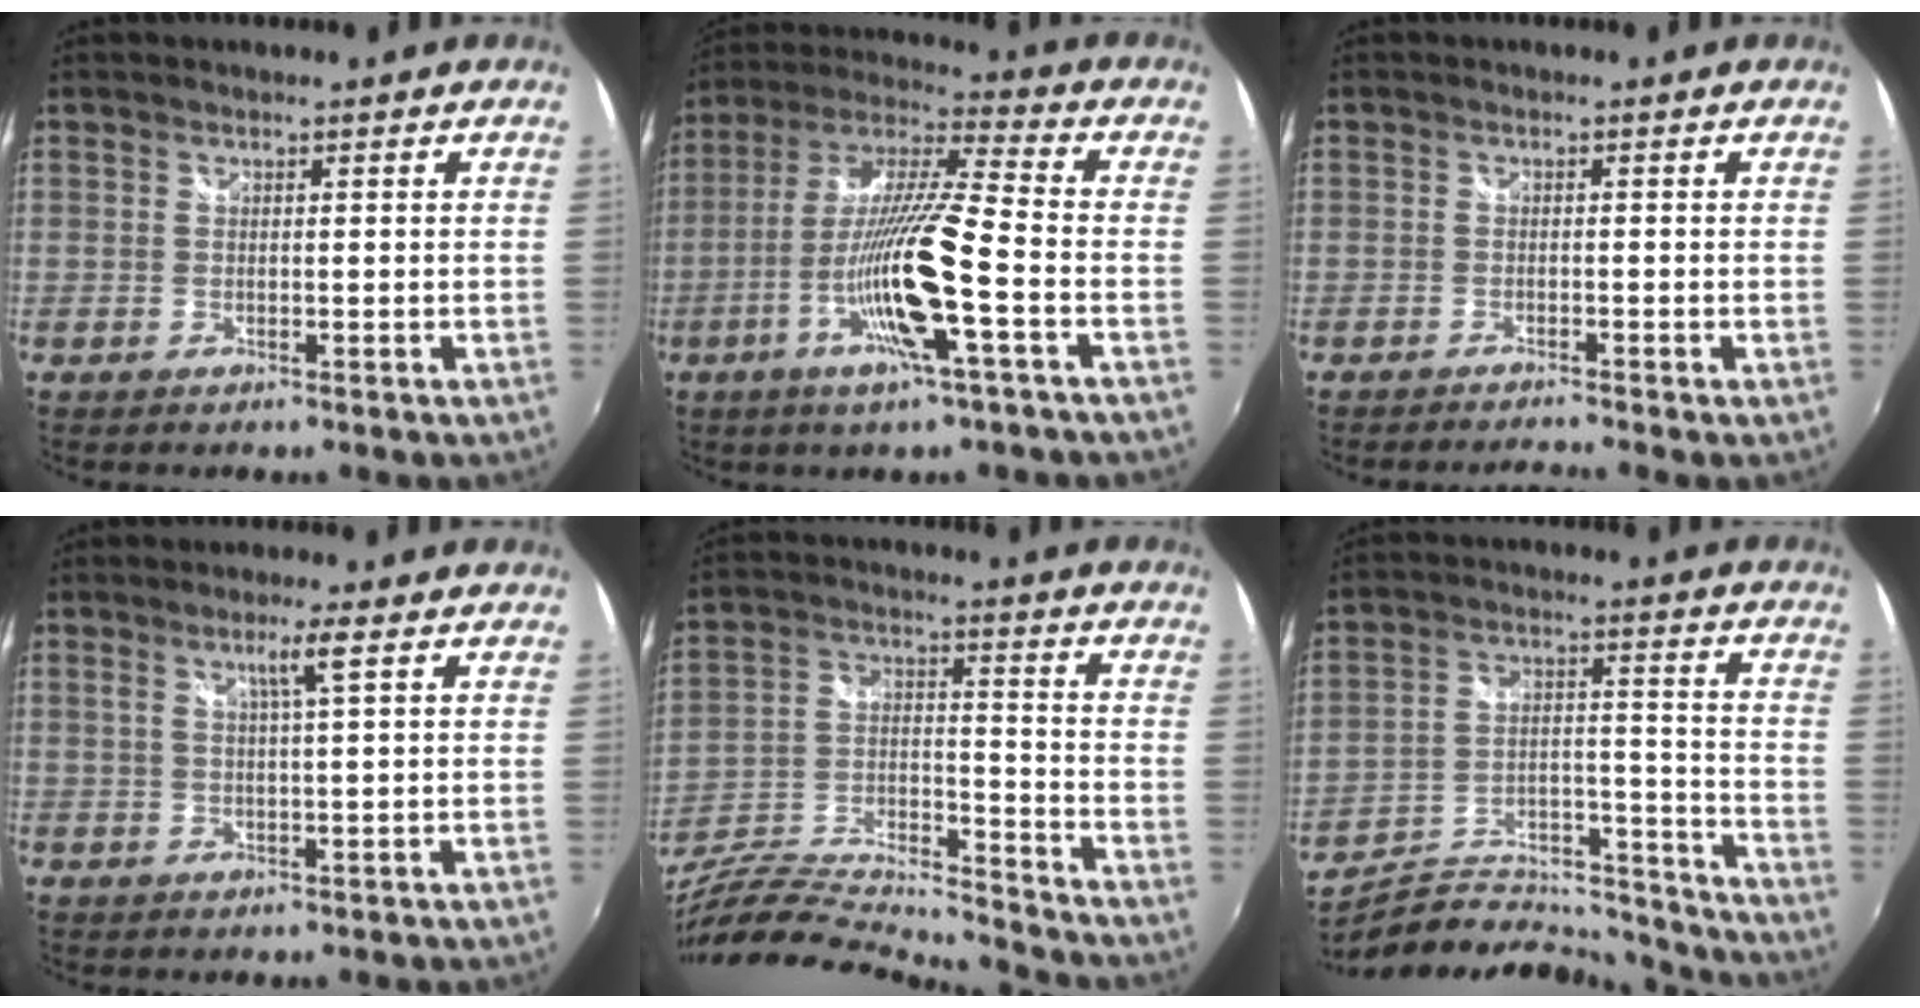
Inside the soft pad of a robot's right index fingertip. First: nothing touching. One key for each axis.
{"total": 16.9, "fx": -6.6, "fy": 0.8, "fz": 15.5, "tx": -0.295, "ty": -0.022, "tz": -0.127}
{"total": 1.9, "fx": -1.8, "fy": -0.5, "fz": 0.3, "tx": -0.011, "ty": -0.007, "tz": -0.038}
{"total": 3.3, "fx": 1.2, "fy": -0.7, "fz": 3.0, "tx": -0.055, "ty": -0.002, "tz": 0.024}
{"total": 16.4, "fx": -15.1, "fy": 1.4, "fz": 6.3, "tx": -0.134, "ty": -0.007, "tz": -0.276}
{"total": 20.0, "fx": -18.2, "fy": 6.1, "fz": 5.5, "tx": -0.089, "ty": 0.044, "tz": -0.260}